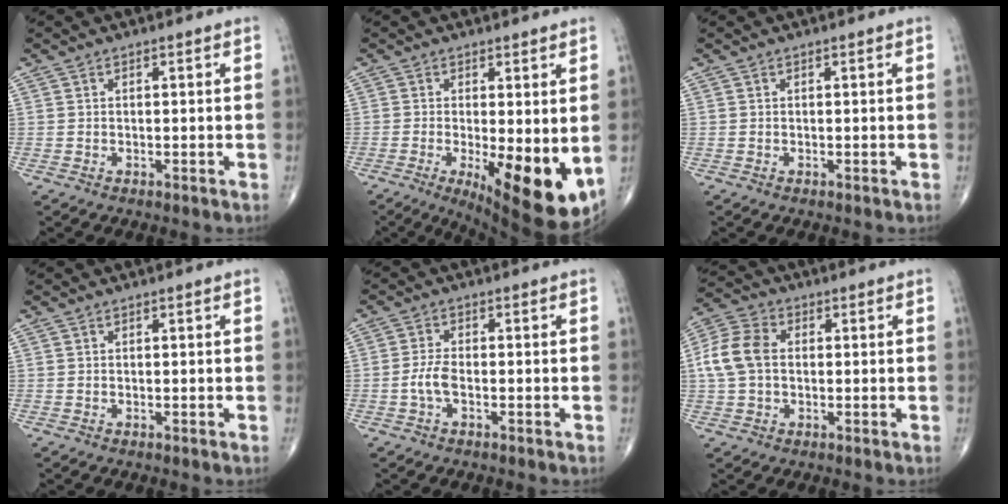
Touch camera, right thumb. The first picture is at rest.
{"total": 14.2, "force": [-2.9, 4.9, 13.1], "torque": [-0.175, -0.028, -0.025]}
{"total": 0.0}
{"total": 0.0}
{"total": 3.2, "force": [-1.0, 1.3, 2.7], "torque": [-0.064, 0.009, -0.023]}
{"total": 9.0, "force": [0.4, 6.4, 6.3], "torque": [-0.134, 0.022, 0.002]}